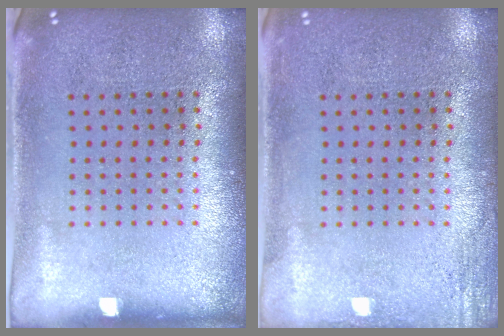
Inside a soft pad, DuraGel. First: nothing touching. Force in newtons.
{"total": 1.8, "press": 1.8, "slide": 0.2}